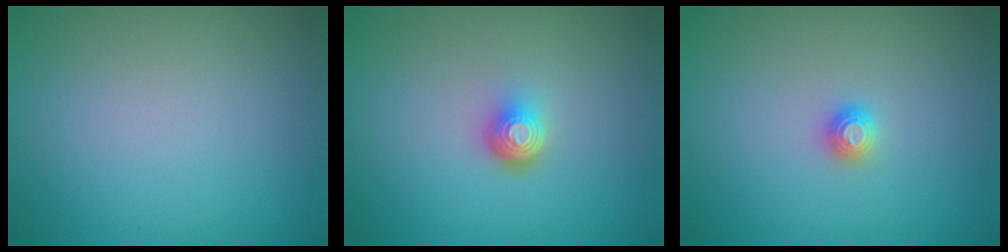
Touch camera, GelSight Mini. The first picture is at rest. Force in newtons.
{"total": 2.2, "press": 1.4, "slide": 1.7}
{"total": 1.2, "press": 1.2, "slide": 0.1}